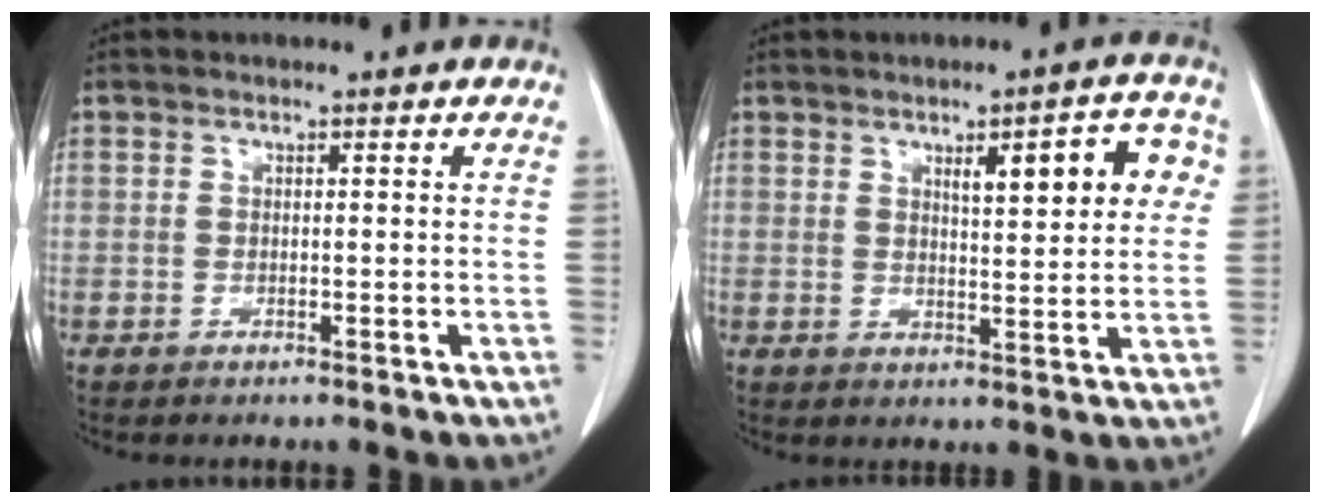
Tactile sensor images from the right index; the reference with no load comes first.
{"total": 8.5, "force": [3.1, 2.1, 7.6], "torque": [-0.099, 0.017, 0.041]}